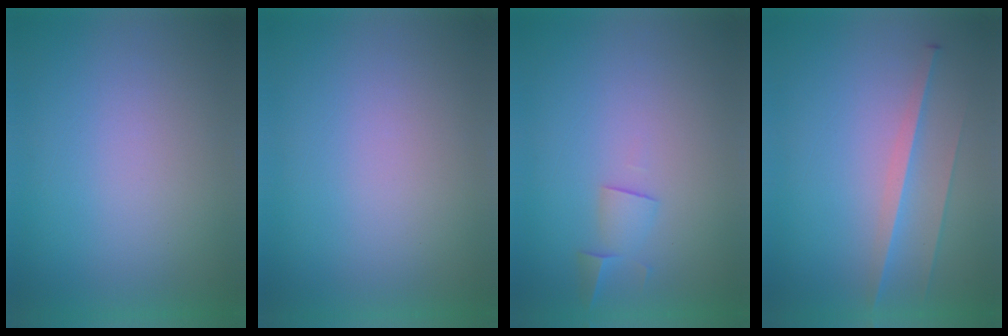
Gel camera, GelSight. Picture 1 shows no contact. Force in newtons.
{"total": 1.2}
{"total": 1.9}
{"total": 2.7}